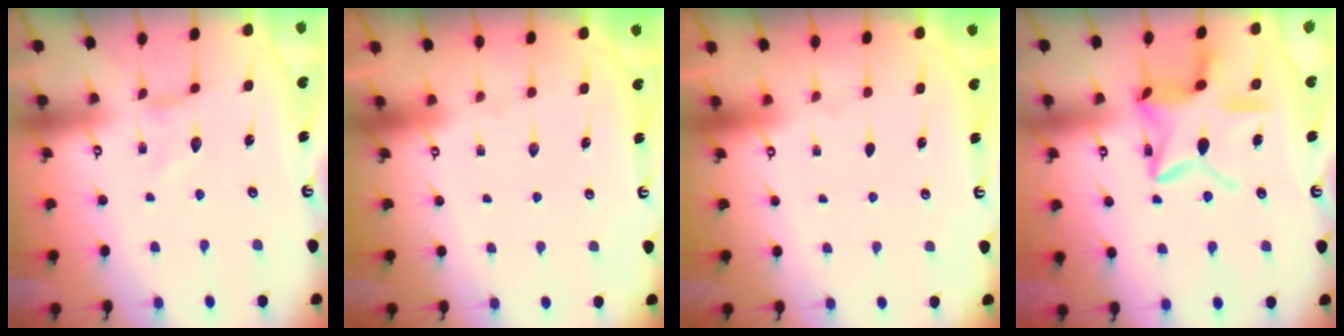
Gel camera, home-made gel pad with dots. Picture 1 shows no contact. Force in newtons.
{"total": 0.0}
{"total": 0.0}
{"total": 14.4, "press": 14.4, "slide": 1.1}